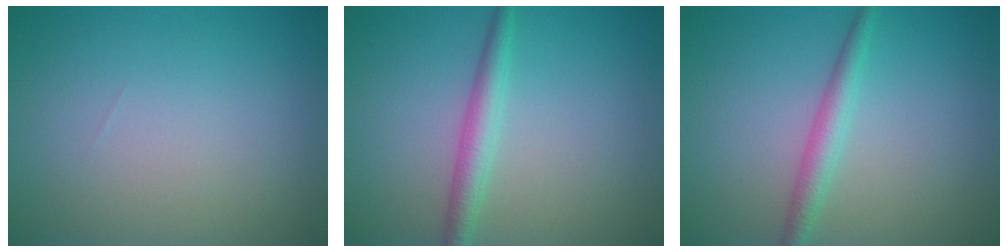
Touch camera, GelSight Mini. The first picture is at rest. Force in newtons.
{"total": 2.4, "press": 2.4, "slide": 0.1}
{"total": 2.2, "press": 2.2, "slide": 0.0}